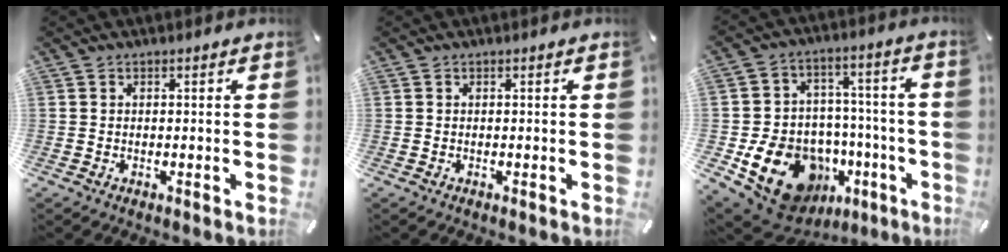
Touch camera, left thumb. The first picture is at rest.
{"total": 0.0}
{"total": 18.7, "force": [-7.5, 14.1, 9.8], "torque": [-0.140, 0.034, -0.107]}